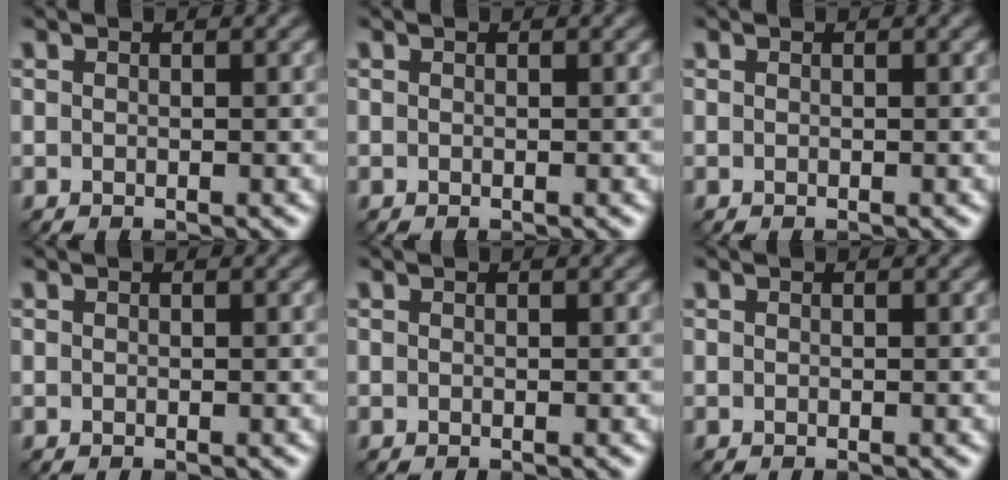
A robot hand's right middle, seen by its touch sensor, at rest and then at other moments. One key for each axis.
{"total": 0.0}
{"total": 0.0}
{"total": 0.0}
{"total": 0.0}
{"total": 0.0}